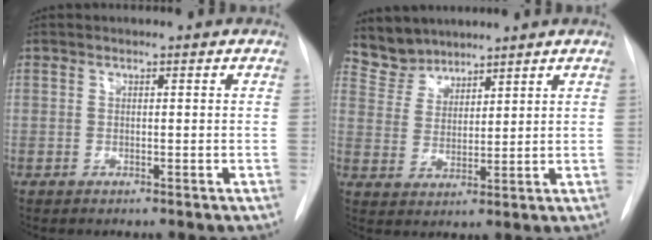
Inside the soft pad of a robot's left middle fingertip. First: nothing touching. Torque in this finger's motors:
{"motor_torque": [0.06, -0.11, 0.01, -0.03]}